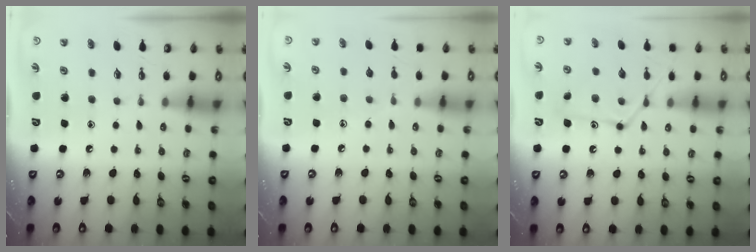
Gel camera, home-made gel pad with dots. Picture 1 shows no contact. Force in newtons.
{"total": 6.2, "press": 6.2, "slide": 0.7}
{"total": 12.9, "press": 12.8, "slide": 0.6}